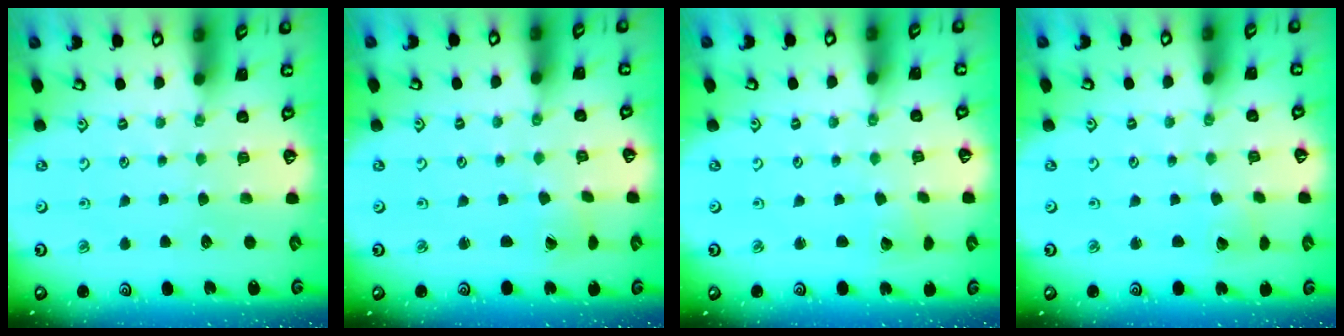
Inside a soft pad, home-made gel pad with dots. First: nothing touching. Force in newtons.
{"total": 0.7, "press": 0.7, "slide": 0.1}
{"total": 2.2, "press": 2.2, "slide": 0.1}
{"total": 2.8, "press": 2.8, "slide": 0.2}